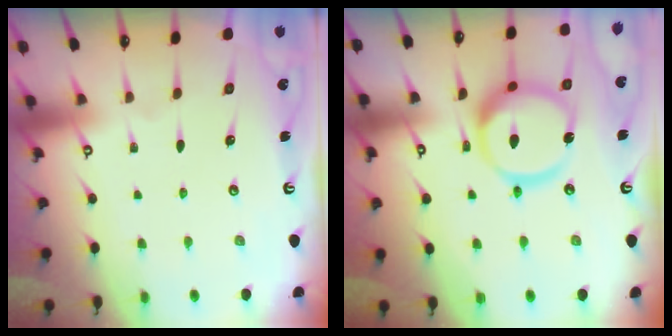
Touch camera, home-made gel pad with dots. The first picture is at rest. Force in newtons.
{"total": 16.1, "press": 16.0, "slide": 1.9}